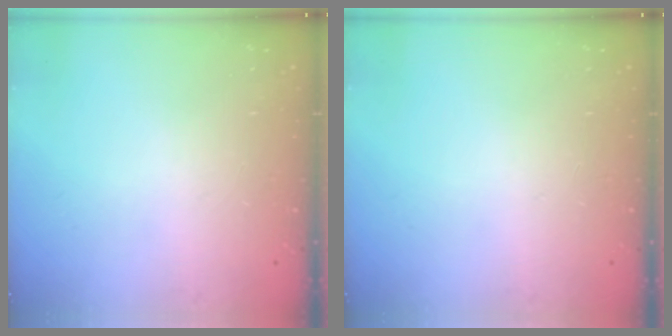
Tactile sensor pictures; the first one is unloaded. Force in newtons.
{"total": 0.0}